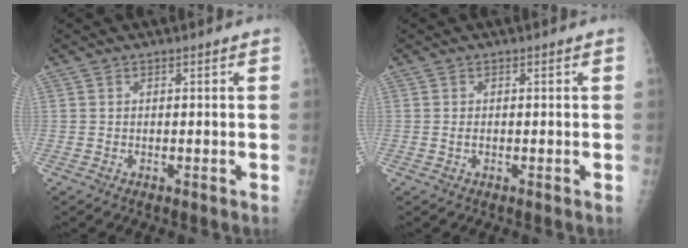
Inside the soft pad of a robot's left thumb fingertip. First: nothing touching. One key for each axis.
{"total": 0.7, "fx": -0.1, "fy": 0.4, "fz": 0.6, "tx": -0.011, "ty": 0.000, "tz": -0.002}